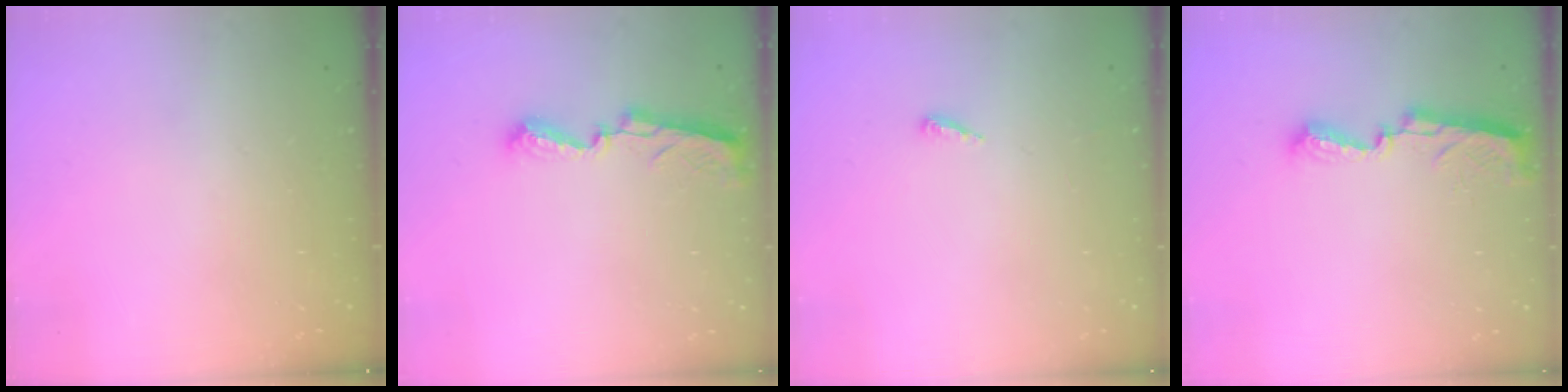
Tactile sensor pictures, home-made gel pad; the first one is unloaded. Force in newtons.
{"total": 8.0, "press": 8.0, "slide": 0.4}
{"total": 2.8, "press": 2.8, "slide": 0.2}
{"total": 7.9, "press": 7.8, "slide": 0.4}